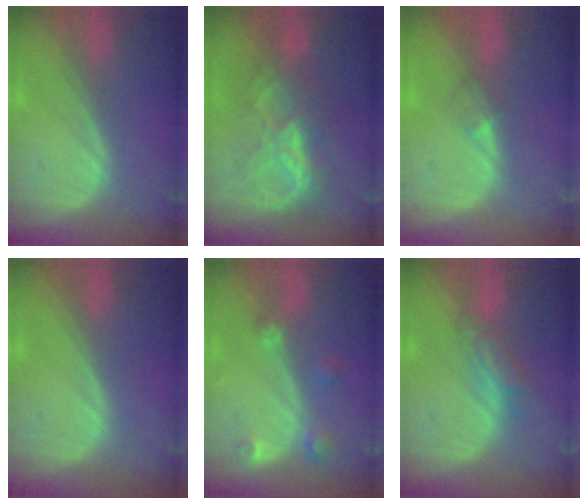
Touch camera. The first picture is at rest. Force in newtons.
{"total": 6.6, "press": 6.6, "slide": 0.3}
{"total": 2.0, "press": 1.6, "slide": 1.1}
{"total": 0.0}
{"total": 3.2, "press": 2.9, "slide": 1.2}
{"total": 4.2, "press": 4.2, "slide": 0.6}